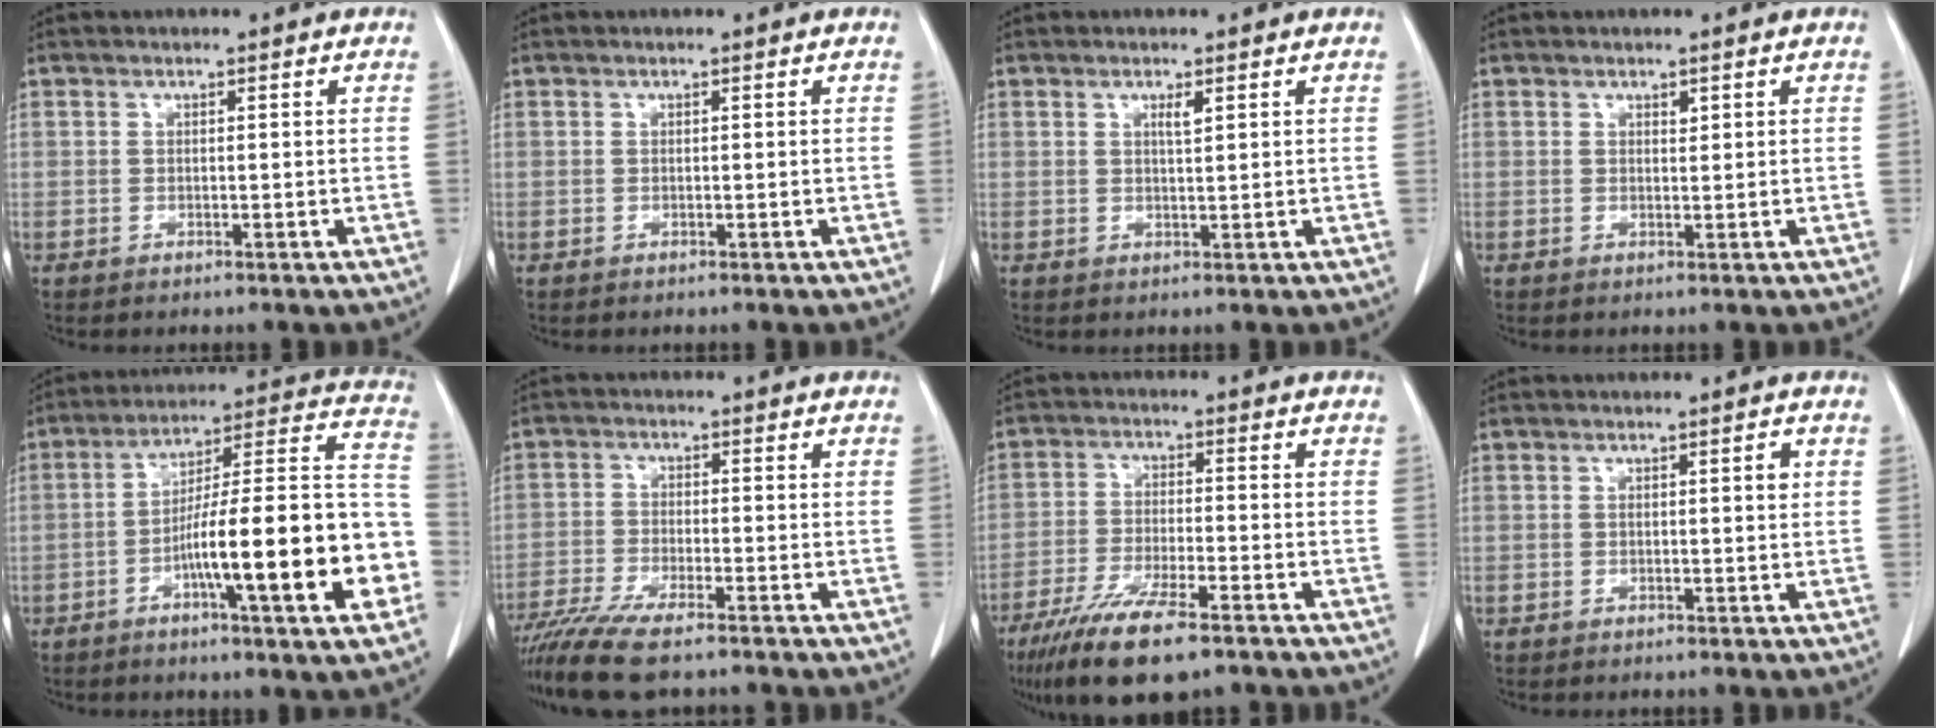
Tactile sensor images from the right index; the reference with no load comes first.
{"total": 0.0}
{"total": 1.5, "force": [0.7, 0.1, 1.3], "torque": [-0.024, -0.003, 0.012]}
{"total": 0.7, "force": [0.5, 0.3, 0.4], "torque": [-0.005, -0.005, 0.007]}
{"total": 22.7, "force": [-6.7, 1.8, 21.6], "torque": [-0.255, 0.016, -0.100]}
{"total": 11.9, "force": [-9.5, 1.6, 6.9], "torque": [-0.122, -0.025, -0.160]}
{"total": 12.4, "force": [-8.7, 2.2, 8.6], "torque": [-0.156, -0.031, -0.145]}
{"total": 1.4, "force": [0.3, 0.3, 1.3], "torque": [-0.019, 0.003, 0.005]}